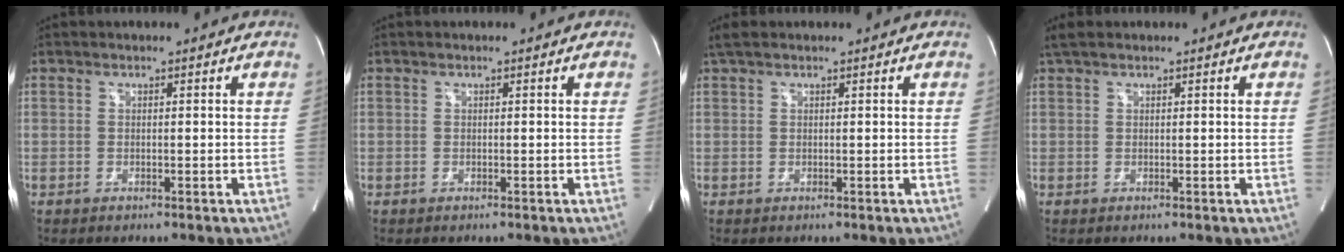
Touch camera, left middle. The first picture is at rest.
{"total": 0.0}
{"total": 2.5, "force": [1.9, 0.8, 1.5], "torque": [-0.037, 0.026, 0.039]}
{"total": 2.5, "force": [1.9, 0.8, 1.4], "torque": [-0.035, 0.025, 0.039]}